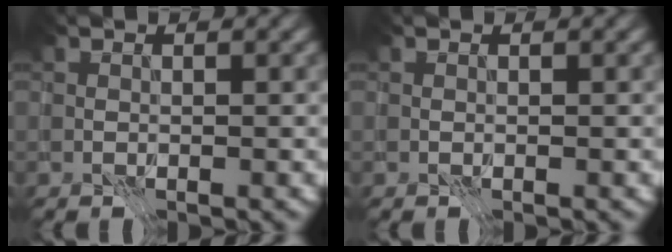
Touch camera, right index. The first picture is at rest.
{"total": 0.0}